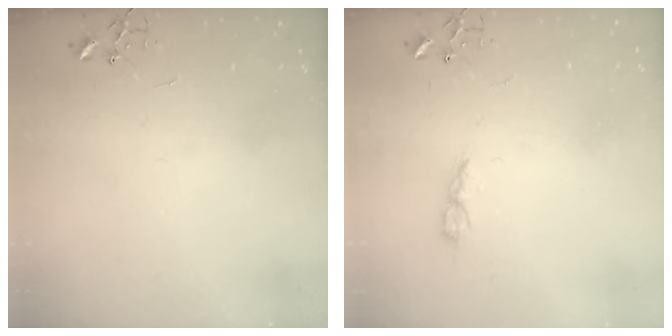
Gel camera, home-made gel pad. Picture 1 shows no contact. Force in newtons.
{"total": 5.0, "press": 5.0, "slide": 0.6}